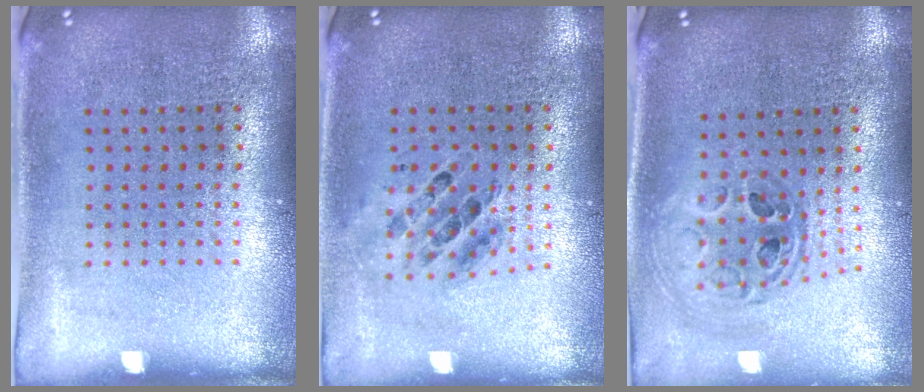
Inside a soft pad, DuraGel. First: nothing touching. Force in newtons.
{"total": 0.5, "press": 0.5, "slide": 0.2}
{"total": 1.0, "press": 1.0, "slide": 0.2}